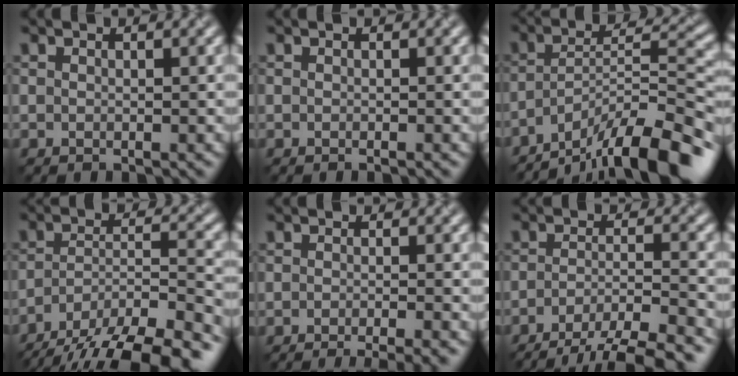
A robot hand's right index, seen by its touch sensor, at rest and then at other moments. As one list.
[{"total": 0.6, "force": [-0.3, 0.1, 0.4], "torque": [-0.004, -0.005, -0.007]}, {"total": 13.1, "force": [-10.2, 3.1, 7.6], "torque": [-0.120, 0.026, -0.170]}, {"total": 15.7, "force": [-13.0, 4.9, 7.4], "torque": [-0.140, -0.020, -0.183]}, {"total": 5.4, "force": [-3.6, 1.5, 3.7], "torque": [-0.033, -0.006, -0.044]}, {"total": 8.1, "force": [-6.2, 2.1, 4.7], "torque": [-0.069, -0.013, -0.094]}]